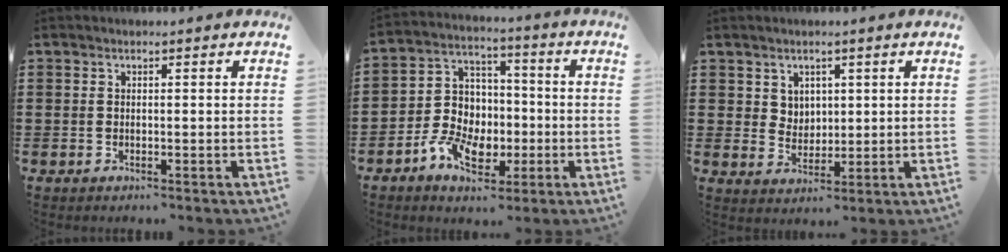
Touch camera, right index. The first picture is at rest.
{"total": 9.1, "force": [-2.9, 7.2, 4.9], "torque": [-0.110, 0.019, -0.050]}
{"total": 3.6, "force": [2.0, 2.8, 0.6], "torque": [-0.018, 0.006, 0.036]}